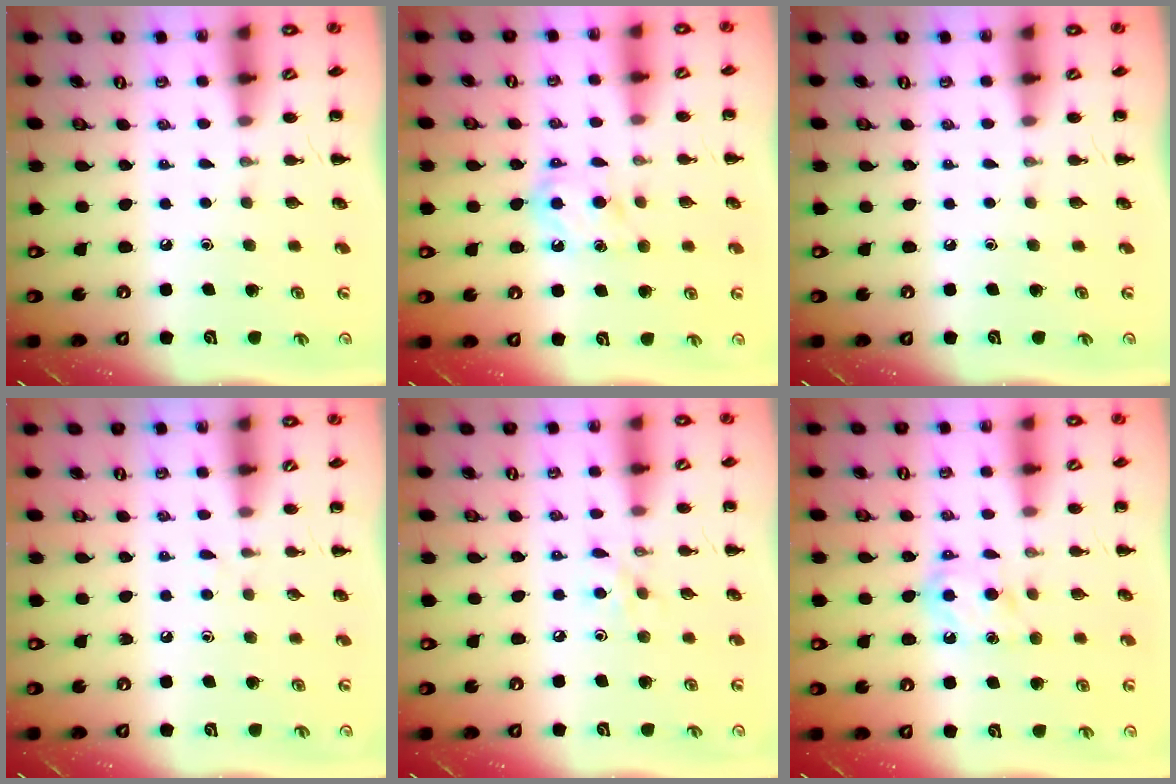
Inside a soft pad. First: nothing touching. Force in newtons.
{"total": 6.9, "press": 6.9, "slide": 0.7}
{"total": 0.0}
{"total": 2.5, "press": 2.1, "slide": 1.3}
{"total": 4.6, "press": 4.3, "slide": 1.7}
{"total": 6.9, "press": 6.9, "slide": 0.7}